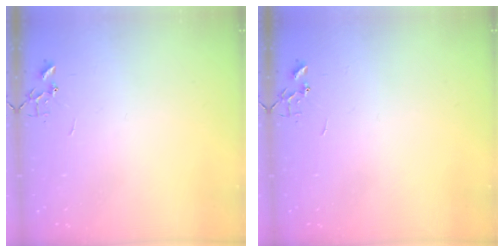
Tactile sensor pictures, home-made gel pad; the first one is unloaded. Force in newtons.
{"total": 0.0}